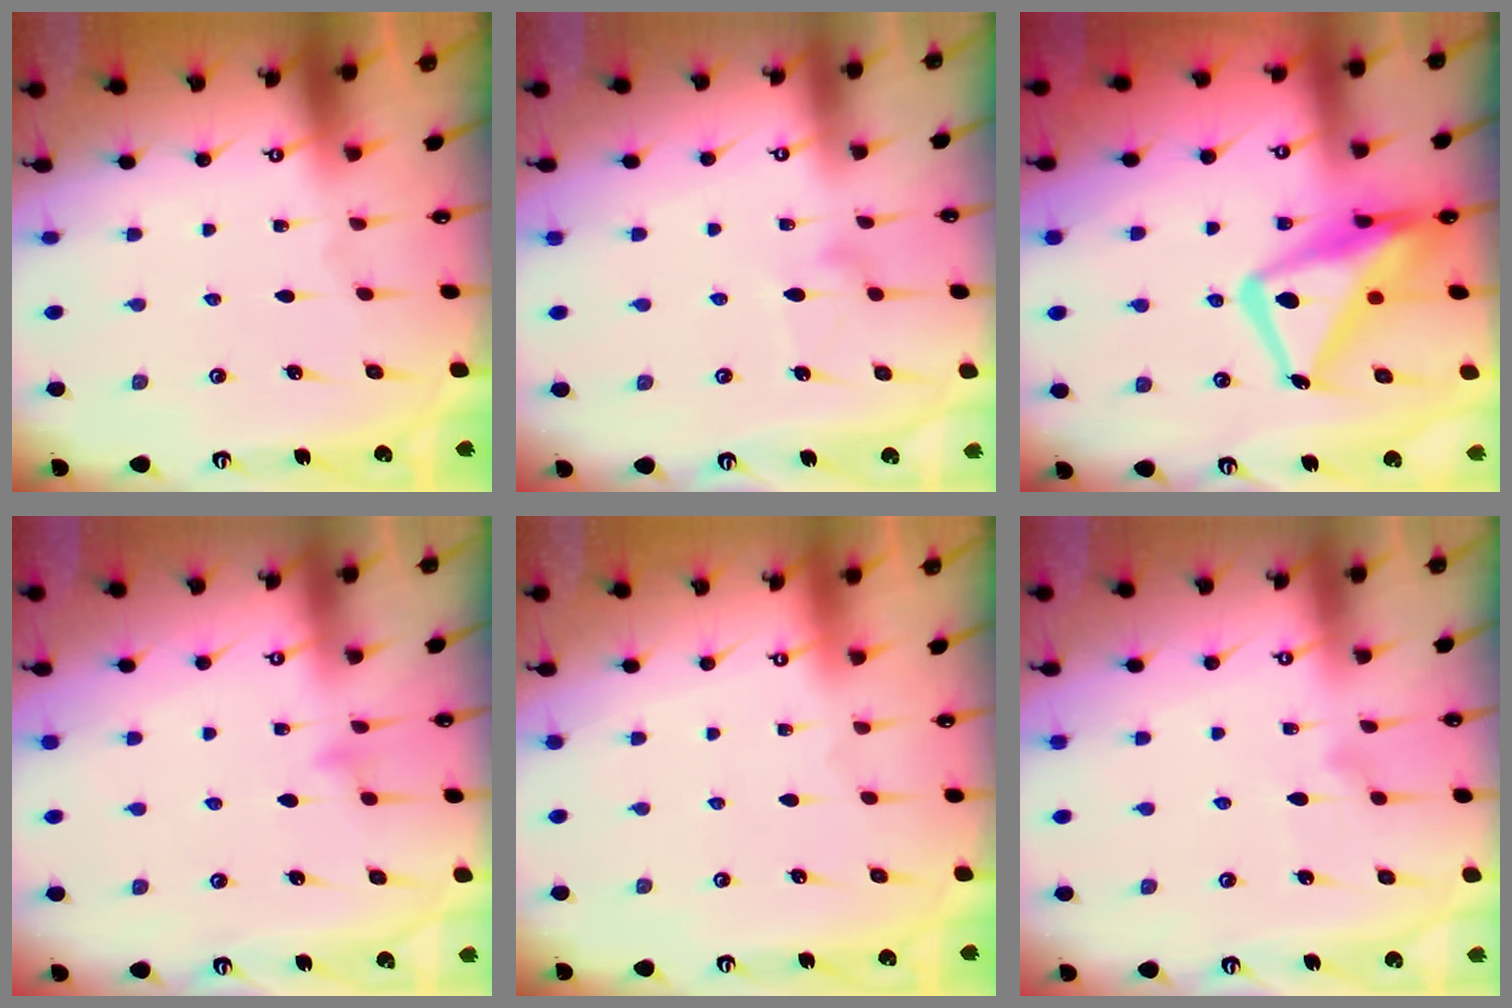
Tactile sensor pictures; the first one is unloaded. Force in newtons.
{"total": 8.1, "press": 8.0, "slide": 0.4}
{"total": 17.2, "press": 17.2, "slide": 1.7}
{"total": 4.9, "press": 4.9, "slide": 0.6}
{"total": 3.9, "press": 3.9, "slide": 0.2}
{"total": 8.4, "press": 8.4, "slide": 0.4}